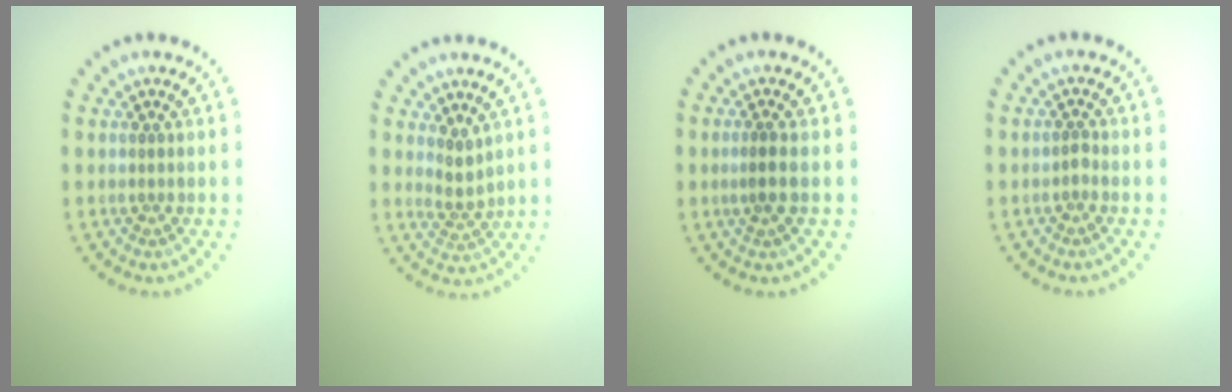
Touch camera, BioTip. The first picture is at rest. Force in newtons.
{"total": 1.9, "press": 1.3, "slide": 1.3}
{"total": 1.6, "press": 1.3, "slide": 0.9}
{"total": 0.6, "press": 0.5, "slide": 0.3}